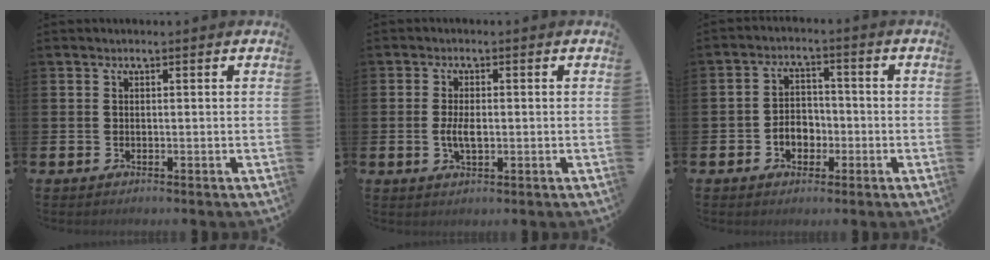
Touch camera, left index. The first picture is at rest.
{"total": 3.1, "force": [-0.3, 1.5, 2.7], "torque": [-0.044, 0.000, -0.008]}
{"total": 3.8, "force": [-1.6, 2.9, 1.9], "torque": [-0.032, 0.006, -0.036]}